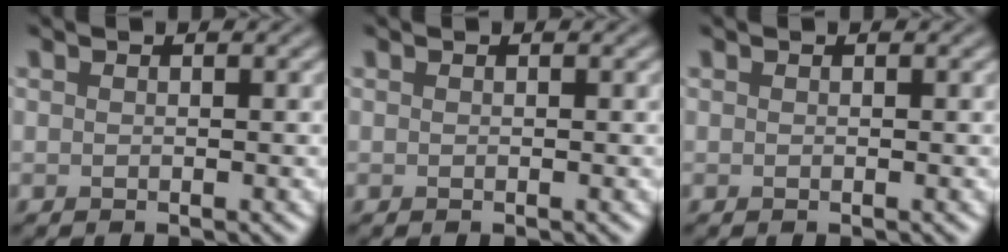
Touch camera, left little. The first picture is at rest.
{"total": 0.0}
{"total": 0.0}